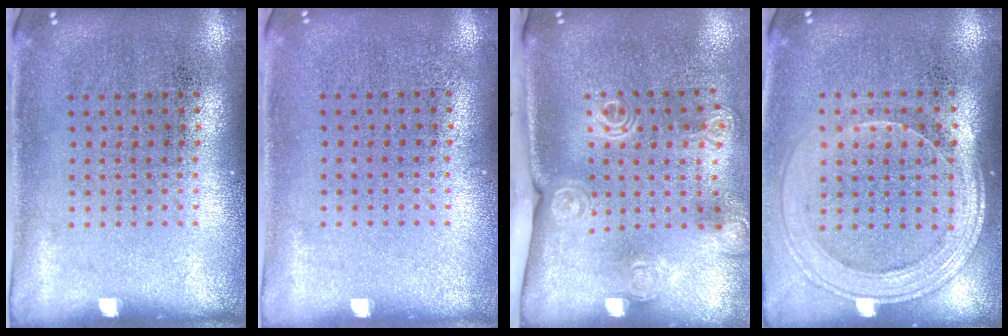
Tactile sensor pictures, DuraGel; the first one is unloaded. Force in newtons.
{"total": 0.0}
{"total": 2.0, "press": 1.6, "slide": 1.2}
{"total": 1.8, "press": 1.6, "slide": 0.7}